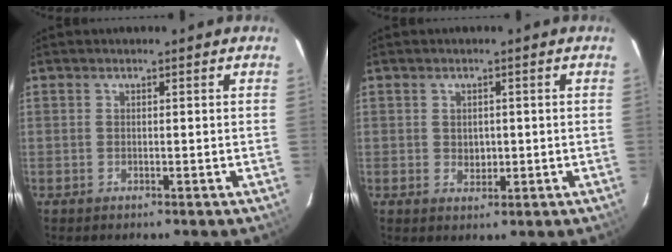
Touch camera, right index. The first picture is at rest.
{"total": 2.5, "force": [0.0, 2.1, 1.4], "torque": [-0.020, 0.000, 0.003]}